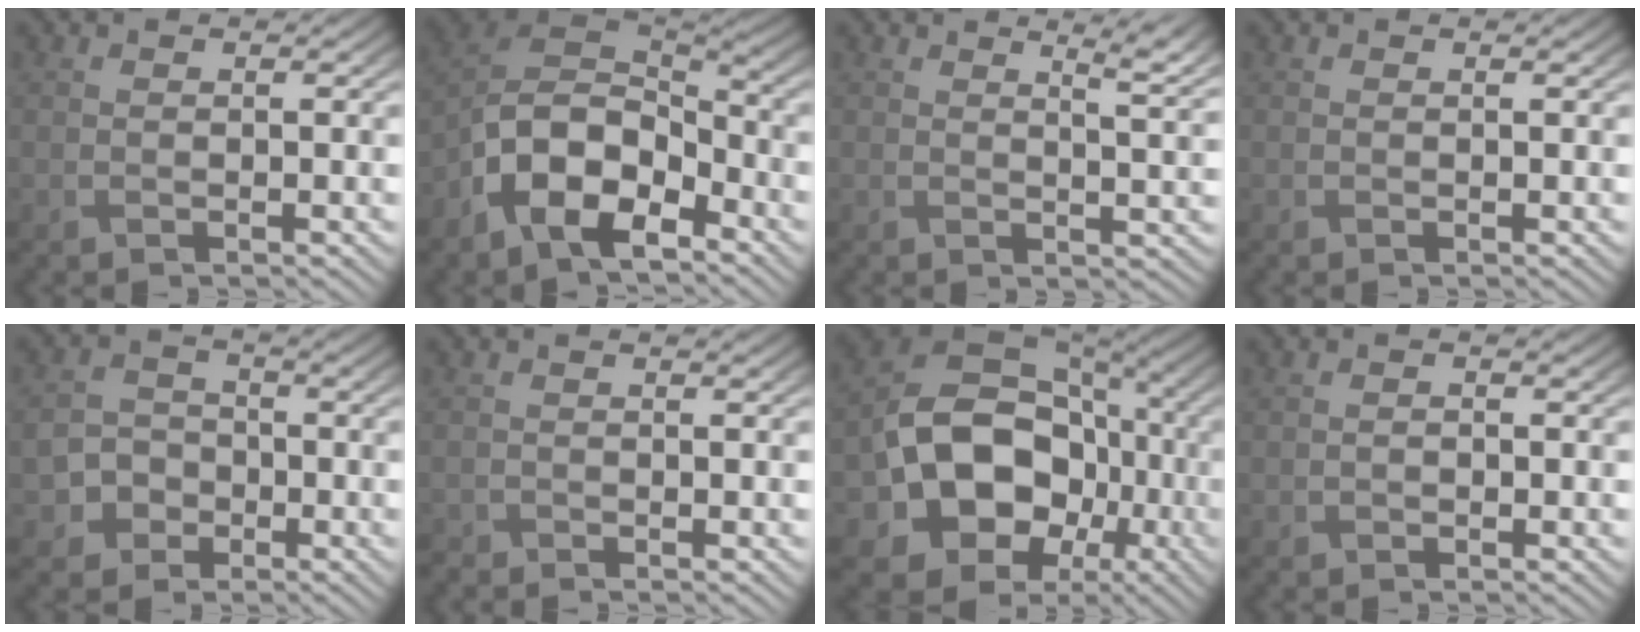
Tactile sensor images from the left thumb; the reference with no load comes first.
{"total": 12.6, "force": [-6.7, 7.0, 8.1], "torque": [-0.171, -0.025, -0.134]}
{"total": 3.7, "force": [2.8, 0.7, 2.4], "torque": [-0.037, 0.008, 0.036]}
{"total": 0.0}
{"total": 4.2, "force": [-2.0, 3.4, 1.5], "torque": [-0.032, 0.001, -0.045]}
{"total": 1.0, "force": [-1.0, 0.1, 0.0], "torque": [0.000, -0.004, -0.022]}
{"total": 15.8, "force": [-3.4, 12.3, 9.3], "torque": [-0.182, -0.023, -0.056]}
{"total": 0.7, "force": [-0.4, 0.4, 0.4], "torque": [-0.008, 0.001, -0.005]}